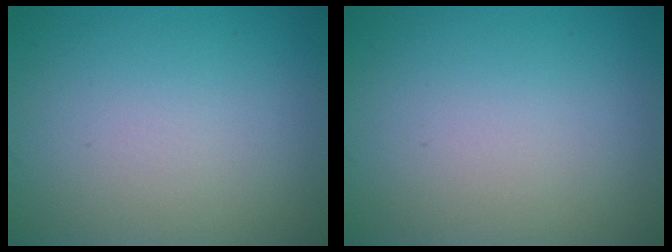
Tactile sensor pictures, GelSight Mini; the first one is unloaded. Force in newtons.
{"total": 0.0}